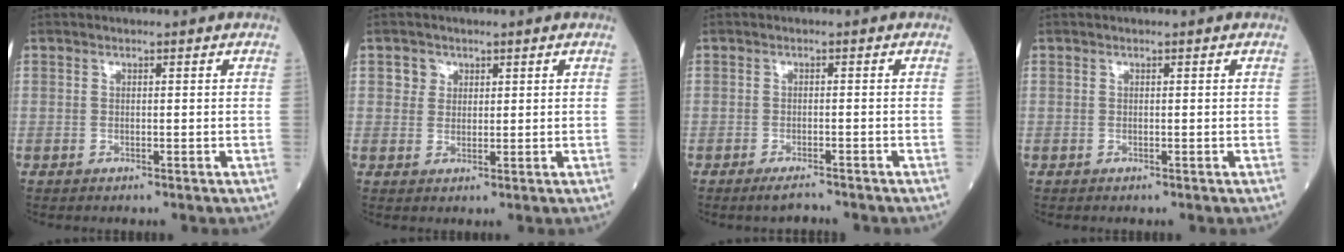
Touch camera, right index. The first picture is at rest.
{"total": 2.2, "force": [1.0, 1.9, 0.3], "torque": [0.004, 0.000, 0.011]}
{"total": 2.5, "force": [-2.3, 0.2, 1.1], "torque": [-0.025, -0.005, -0.036]}
{"total": 0.0}